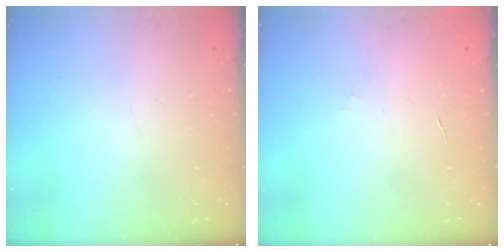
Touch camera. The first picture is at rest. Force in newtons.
{"total": 3.1, "press": 3.1, "slide": 0.2}